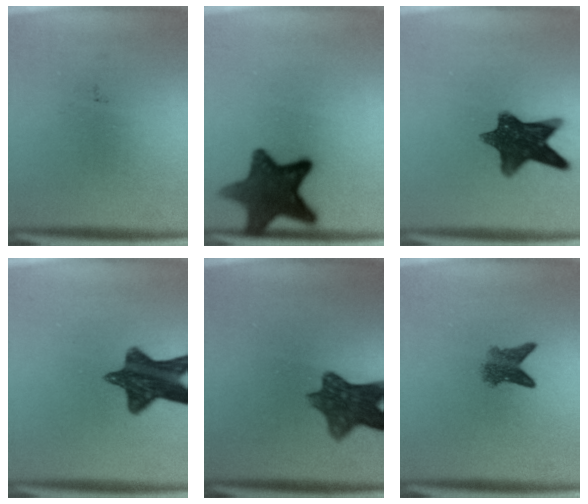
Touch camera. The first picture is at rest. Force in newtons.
{"total": 13.2}
{"total": 10.8}
{"total": 11.6}
{"total": 9.0}
{"total": 3.4}